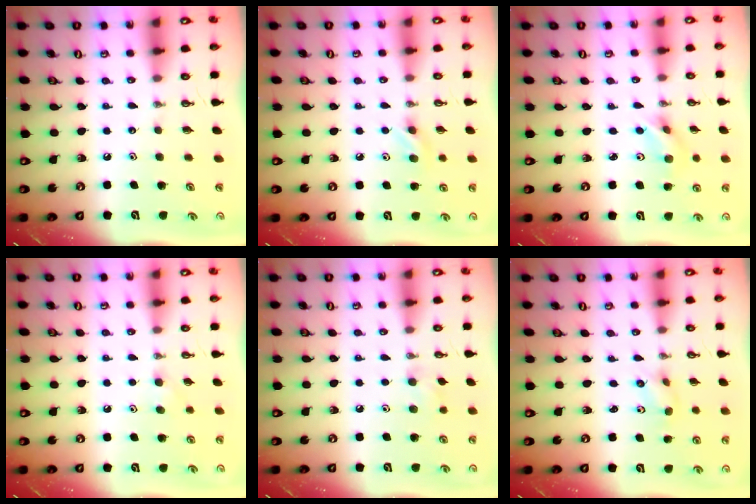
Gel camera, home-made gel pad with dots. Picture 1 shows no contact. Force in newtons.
{"total": 5.7, "press": 5.4, "slide": 1.7}
{"total": 4.4, "press": 3.8, "slide": 2.2}
{"total": 3.9, "press": 3.6, "slide": 1.3}
{"total": 7.0, "press": 6.9, "slide": 1.2}
{"total": 2.5, "press": 2.2, "slide": 1.2}